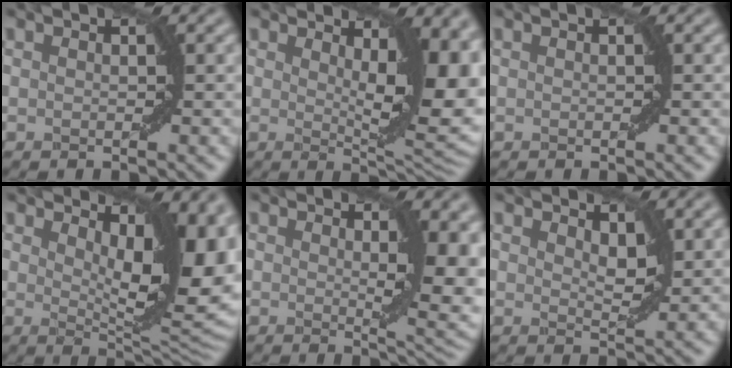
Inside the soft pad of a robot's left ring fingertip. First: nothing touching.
{"total": 10.6, "force": [2.4, 3.8, 9.6], "torque": [-0.098, -0.003, 0.036]}
{"total": 0.0}
{"total": 11.6, "force": [3.5, 4.3, 10.1], "torque": [-0.114, -0.006, 0.061]}
{"total": 7.1, "force": [1.4, 2.3, 6.6], "torque": [-0.070, -0.005, 0.025]}
{"total": 2.0, "force": [1.2, 0.8, 1.3], "torque": [-0.021, -0.006, 0.022]}